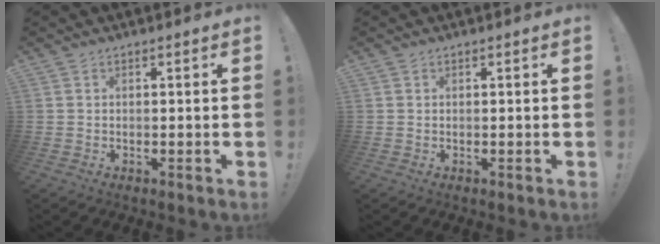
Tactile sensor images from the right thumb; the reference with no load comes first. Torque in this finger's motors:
{"motor_torque": [0.03, 0.18, 0.14, -0.09, 0.02]}